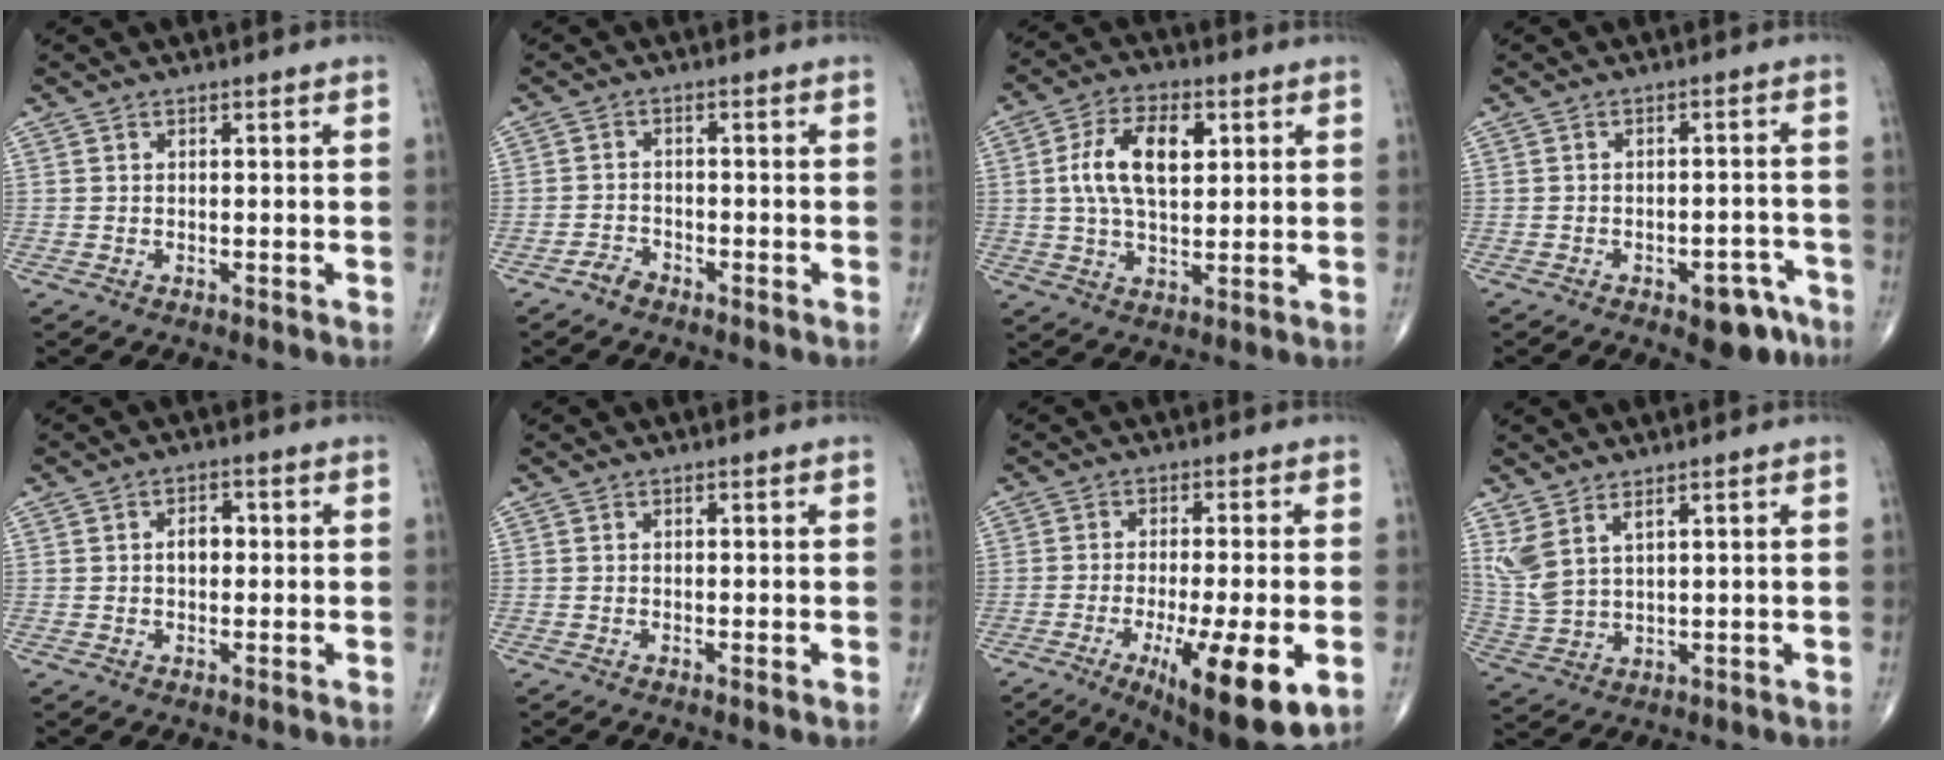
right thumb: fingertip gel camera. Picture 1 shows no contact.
{"total": 2.1, "force": [-1.8, 1.0, 0.5], "torque": [-0.007, 0.006, -0.036]}
{"total": 11.6, "force": [2.5, 6.3, 9.5], "torque": [-0.164, 0.003, 0.043]}
{"total": 6.9, "force": [-4.1, 3.3, 4.3], "torque": [-0.033, 0.034, -0.048]}
{"total": 3.2, "force": [0.1, 2.2, 2.3], "torque": [-0.029, 0.010, -0.002]}
{"total": 0.6, "force": [-0.2, 0.0, 0.5], "torque": [-0.014, -0.002, -0.005]}
{"total": 16.1, "force": [-5.6, 3.7, 14.6], "torque": [-0.208, -0.014, -0.076]}
{"total": 6.4, "force": [3.7, 2.5, 4.6], "torque": [-0.106, -0.017, 0.086]}